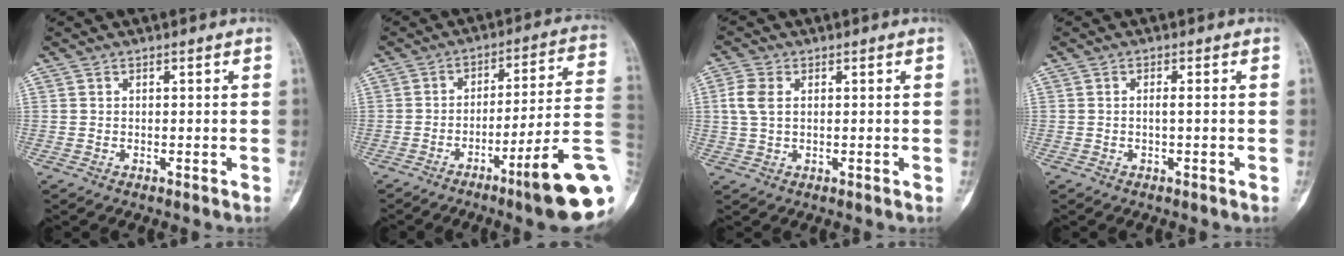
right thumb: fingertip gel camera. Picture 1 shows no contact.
{"total": 17.2, "force": [-7.0, 1.4, 15.7], "torque": [-0.179, 0.038, -0.102]}
{"total": 4.6, "force": [0.9, 2.9, 3.5], "torque": [-0.082, 0.007, 0.016]}
{"total": 1.0, "force": [-0.1, 0.1, 1.0], "torque": [-0.022, 0.001, -0.003]}